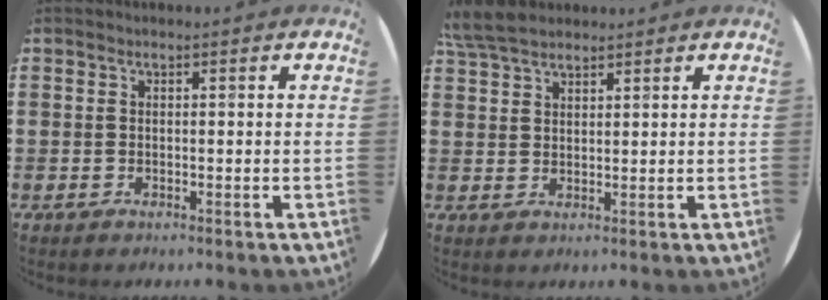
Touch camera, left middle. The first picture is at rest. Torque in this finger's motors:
{"motor_torque": [0.71, -0.64, 0.08, 0.03]}